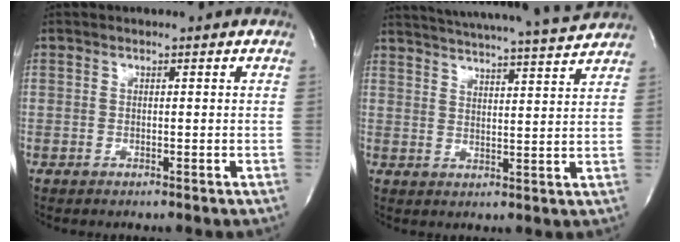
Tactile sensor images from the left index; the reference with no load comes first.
{"total": 16.3, "force": [15.3, -0.7, 5.5], "torque": [-0.097, -0.023, 0.206]}